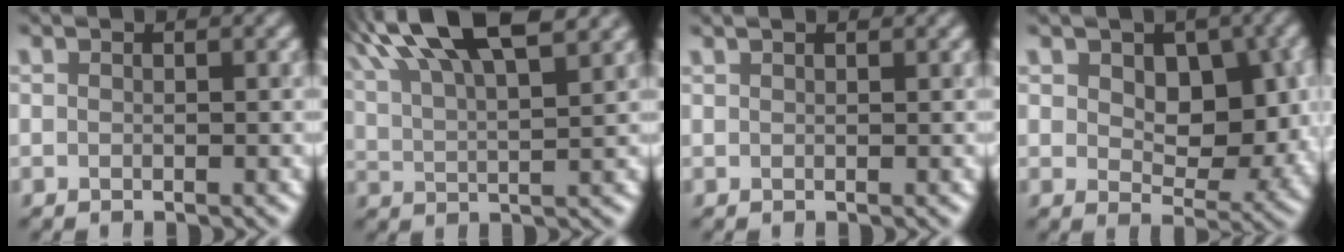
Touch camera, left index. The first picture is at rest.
{"total": 13.3, "force": [8.5, 4.2, 9.3], "torque": [-0.153, 0.054, 0.111]}
{"total": 0.6, "force": [0.5, -0.1, 0.1], "torque": [0.000, 0.005, 0.010]}
{"total": 7.2, "force": [1.3, 4.7, 5.3], "torque": [-0.068, -0.007, 0.026]}